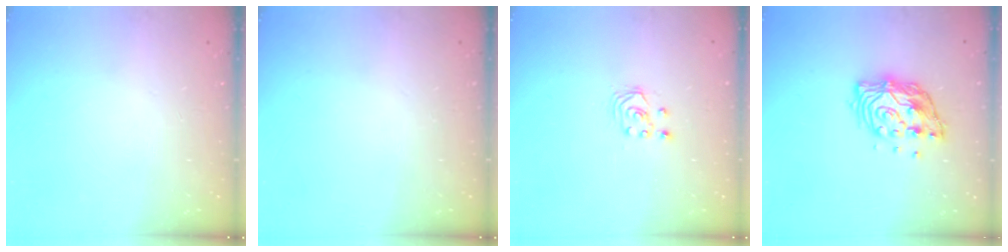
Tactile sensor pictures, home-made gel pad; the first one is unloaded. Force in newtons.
{"total": 0.0}
{"total": 2.1, "press": 2.1, "slide": 0.3}
{"total": 12.1, "press": 12.0, "slide": 0.9}